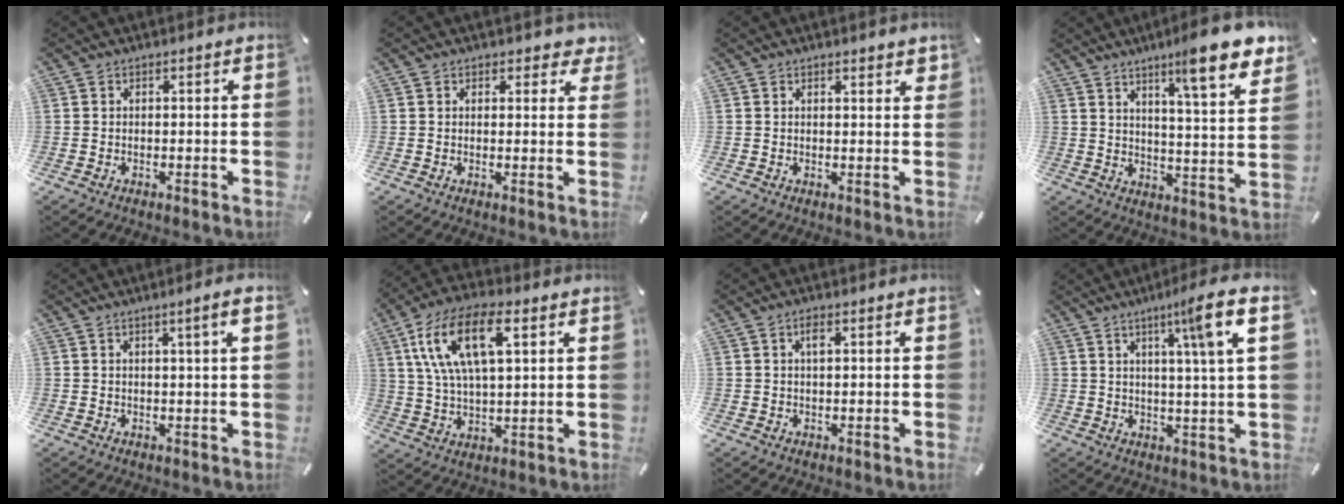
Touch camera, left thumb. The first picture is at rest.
{"total": 2.7, "force": [1.6, 1.8, 1.1], "torque": [-0.003, -0.003, 0.024]}
{"total": 1.6, "force": [1.4, 0.5, 0.7], "torque": [-0.007, -0.003, 0.024]}
{"total": 13.5, "force": [10.0, 1.5, 8.9], "torque": [-0.134, -0.068, 0.158]}
{"total": 4.0, "force": [1.5, 0.2, 3.7], "torque": [-0.070, 0.000, 0.024]}
{"total": 15.5, "force": [6.5, 7.1, 12.2], "torque": [-0.269, 0.007, 0.112]}
{"total": 2.1, "force": [0.7, 0.7, 1.9], "torque": [-0.039, 0.006, 0.010]}
{"total": 8.9, "force": [3.6, -0.1, 8.1], "torque": [-0.128, -0.008, 0.049]}